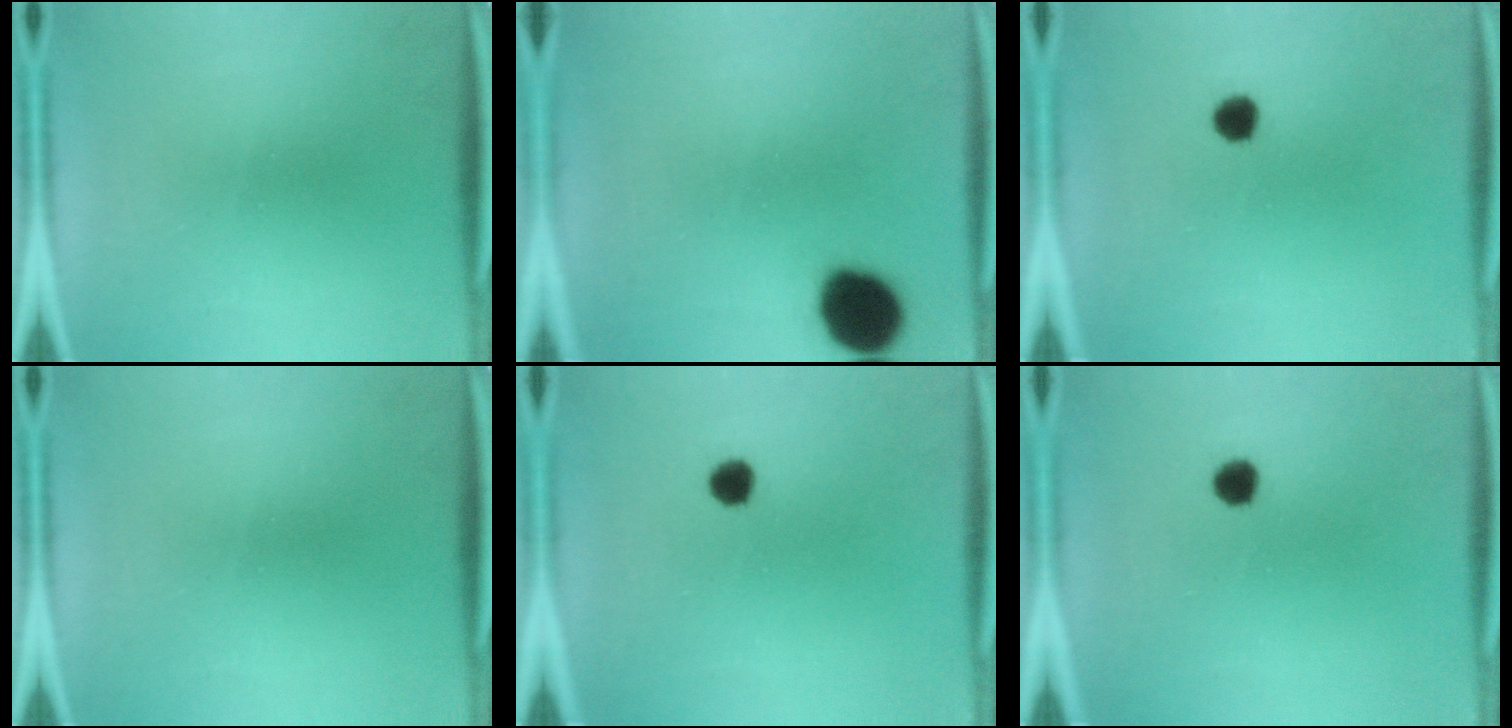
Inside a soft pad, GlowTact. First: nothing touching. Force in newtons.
{"total": 12.7}
{"total": 3.0}
{"total": 0.0}
{"total": 3.0}
{"total": 3.0}